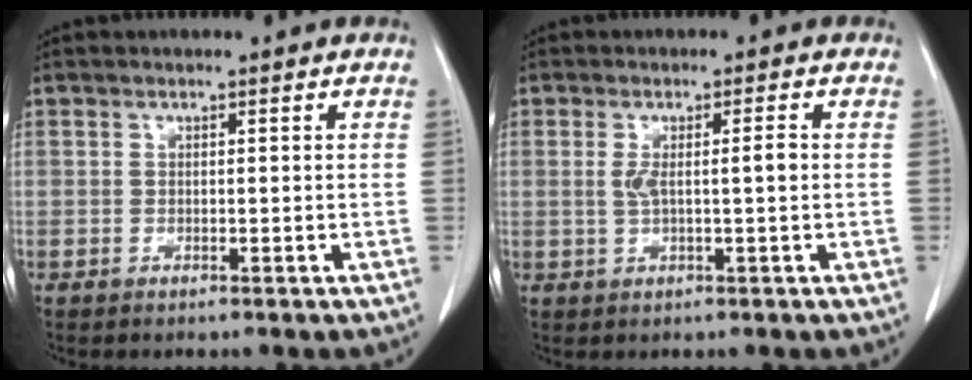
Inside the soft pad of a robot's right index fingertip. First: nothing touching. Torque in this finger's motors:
{"motor_torque": [0.05, 0.13, 0.11, 0.01]}